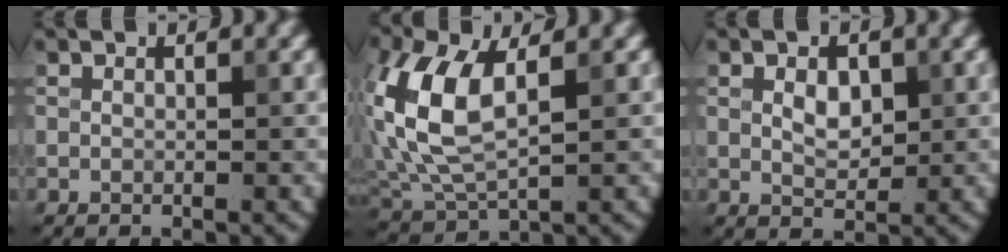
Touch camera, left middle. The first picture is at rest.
{"total": 8.5, "force": [1.4, 4.5, 7.0], "torque": [-0.175, 0.006, 0.024]}
{"total": 2.3, "force": [0.6, 1.5, 1.7], "torque": [-0.030, -0.001, 0.011]}